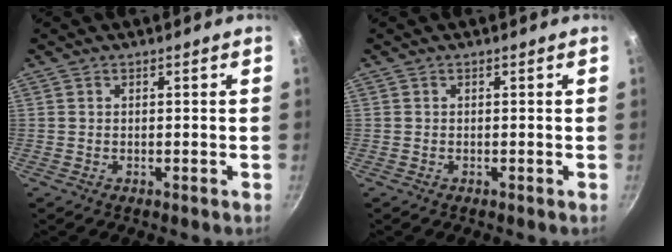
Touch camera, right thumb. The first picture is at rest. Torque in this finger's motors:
{"motor_torque": [0.00, 0.00, 0.00, 0.00, 0.00]}